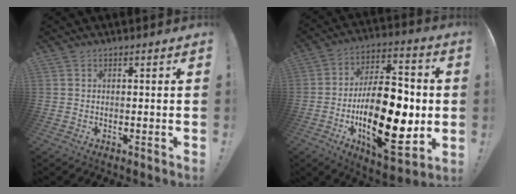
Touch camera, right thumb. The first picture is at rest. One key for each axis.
{"total": 27.1, "fx": -4.6, "fy": 13.5, "fz": 23.0, "tx": -0.398, "ty": 0.025, "tz": -0.064}